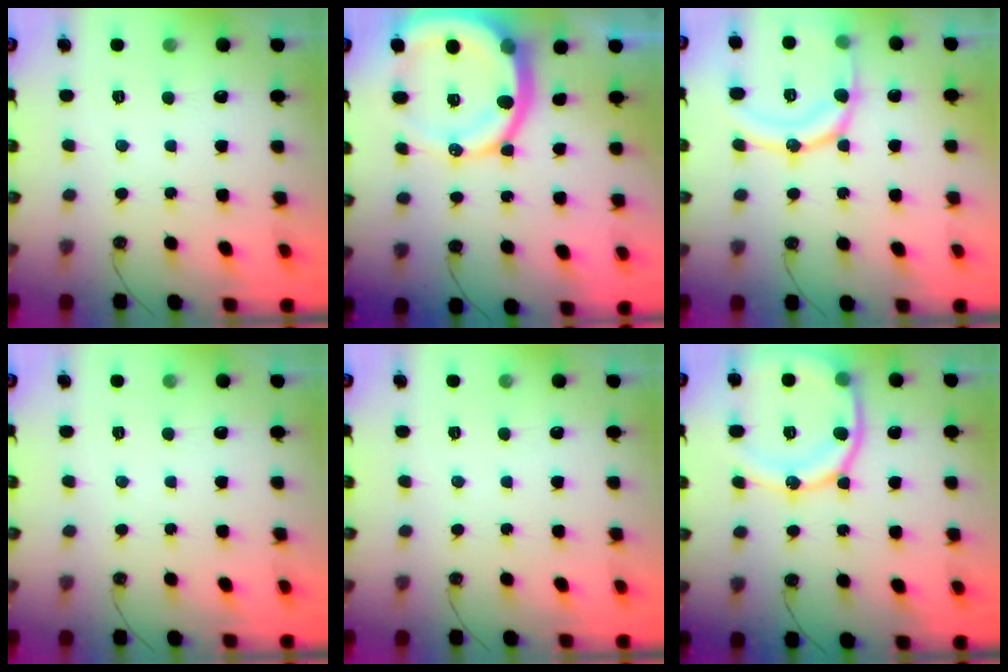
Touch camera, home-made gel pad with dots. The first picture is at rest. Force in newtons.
{"total": 17.3, "press": 17.1, "slide": 2.3}
{"total": 15.3, "press": 15.2, "slide": 2.0}
{"total": 0.0}
{"total": 0.0}
{"total": 15.7, "press": 15.6, "slide": 1.4}